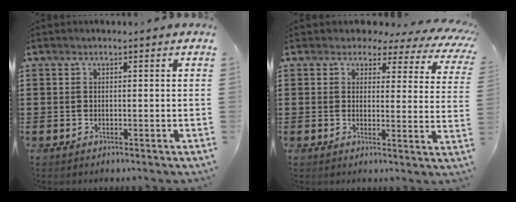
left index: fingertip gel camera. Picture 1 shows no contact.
{"total": 3.3, "force": [2.8, 1.6, 1.0], "torque": [-0.030, -0.018, 0.044]}